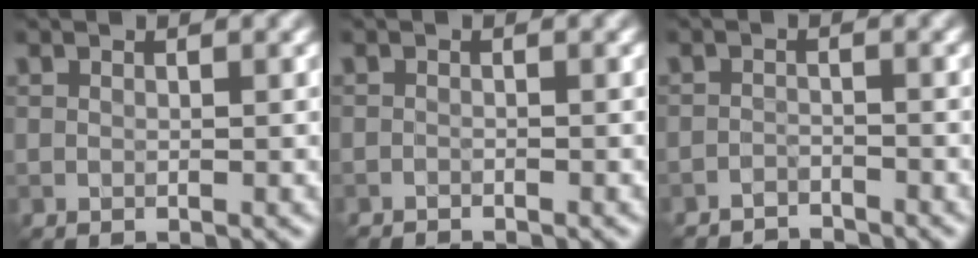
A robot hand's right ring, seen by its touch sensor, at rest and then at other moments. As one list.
[{"total": 0.8, "force": [-0.8, 0.1, 0.0], "torque": [0.003, -0.002, -0.017]}, {"total": 2.4, "force": [-2.3, 0.4, 0.2], "torque": [0.002, -0.002, -0.044]}]